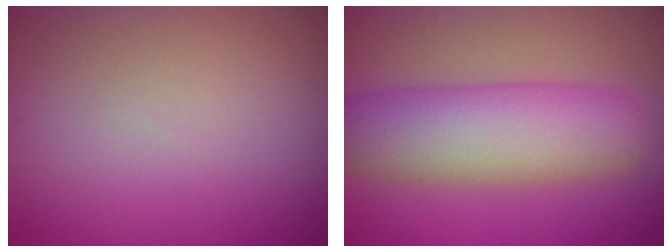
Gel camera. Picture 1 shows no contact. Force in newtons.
{"total": 7.6, "press": 7.6, "slide": 0.3}